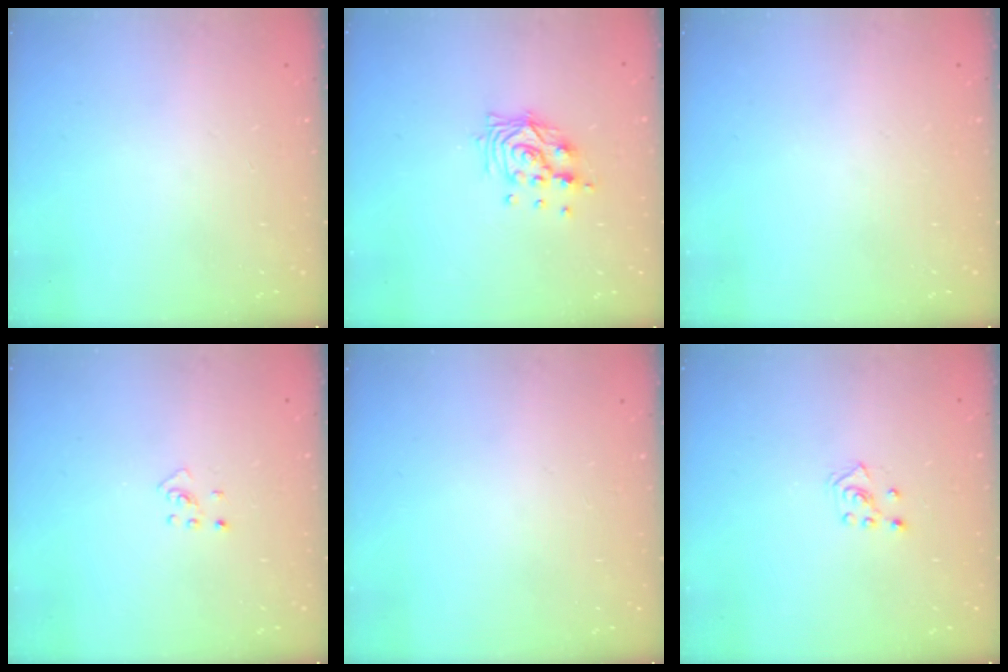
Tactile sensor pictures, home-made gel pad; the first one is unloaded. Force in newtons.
{"total": 11.1, "press": 11.1, "slide": 0.9}
{"total": 0.0}
{"total": 2.7, "press": 2.7, "slide": 0.5}
{"total": 0.0}
{"total": 2.8, "press": 2.7, "slide": 0.5}